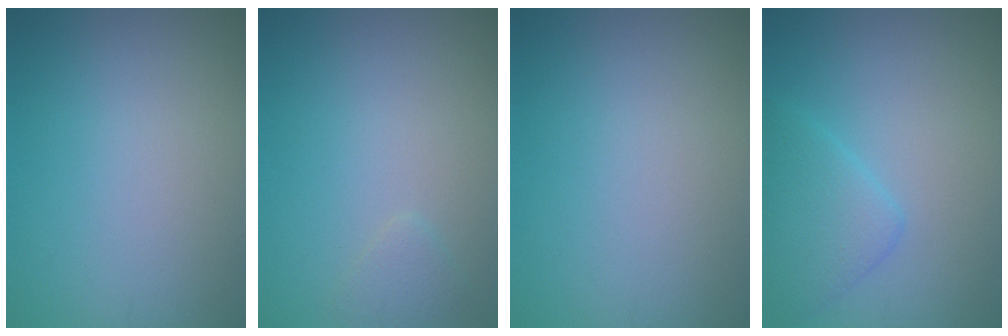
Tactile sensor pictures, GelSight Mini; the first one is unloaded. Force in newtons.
{"total": 0.9, "press": 0.9, "slide": 0.1}
{"total": 0.0}
{"total": 2.3, "press": 2.3, "slide": 0.0}